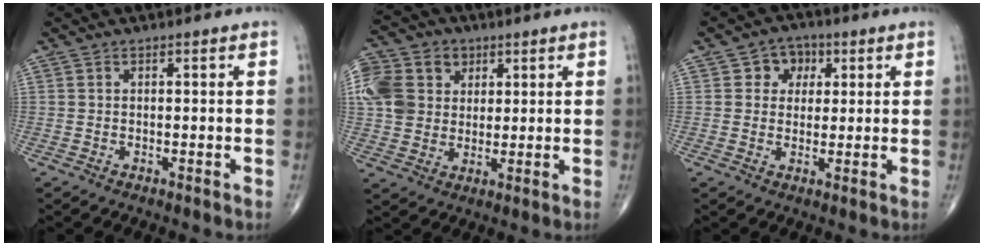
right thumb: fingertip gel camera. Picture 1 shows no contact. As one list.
[{"total": 14.0, "force": [4.1, 11.4, 7.0], "torque": [-0.133, 0.010, 0.071]}, {"total": 5.1, "force": [1.7, 4.4, 1.9], "torque": [0.005, 0.000, 0.020]}]